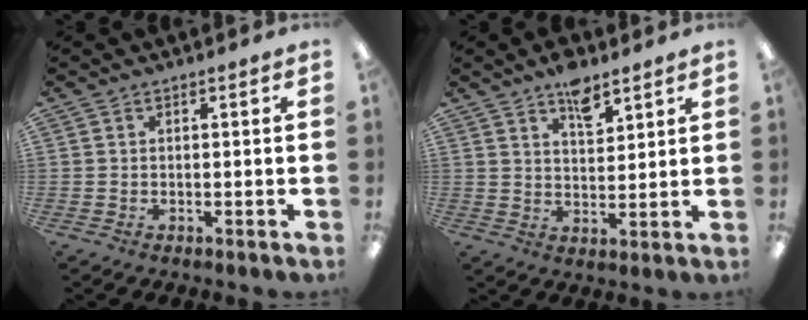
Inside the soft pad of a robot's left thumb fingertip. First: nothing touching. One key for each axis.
{"total": 7.1, "fx": 5.2, "fy": 3.2, "fz": 3.7, "tx": -0.046, "ty": -0.029, "tz": 0.089}